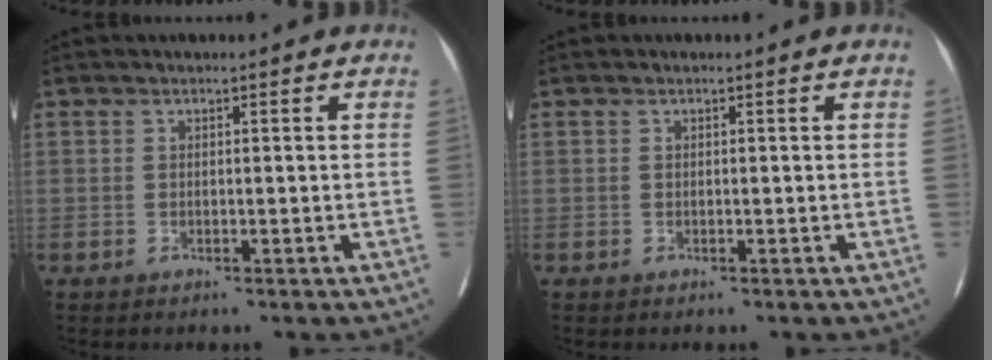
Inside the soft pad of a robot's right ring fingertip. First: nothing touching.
{"total": 0.0}